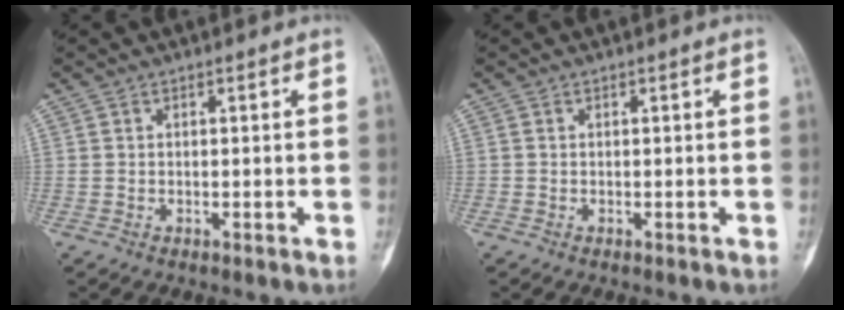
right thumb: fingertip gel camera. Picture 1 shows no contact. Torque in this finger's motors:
{"motor_torque": [-0.17, -0.03, -0.12, 0.00, 0.05]}